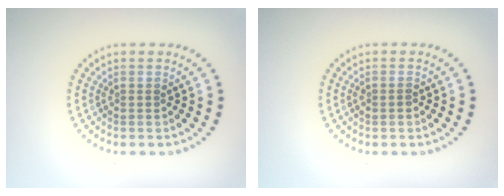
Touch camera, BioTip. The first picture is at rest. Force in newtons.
{"total": 0.8, "press": 0.7, "slide": 0.2}